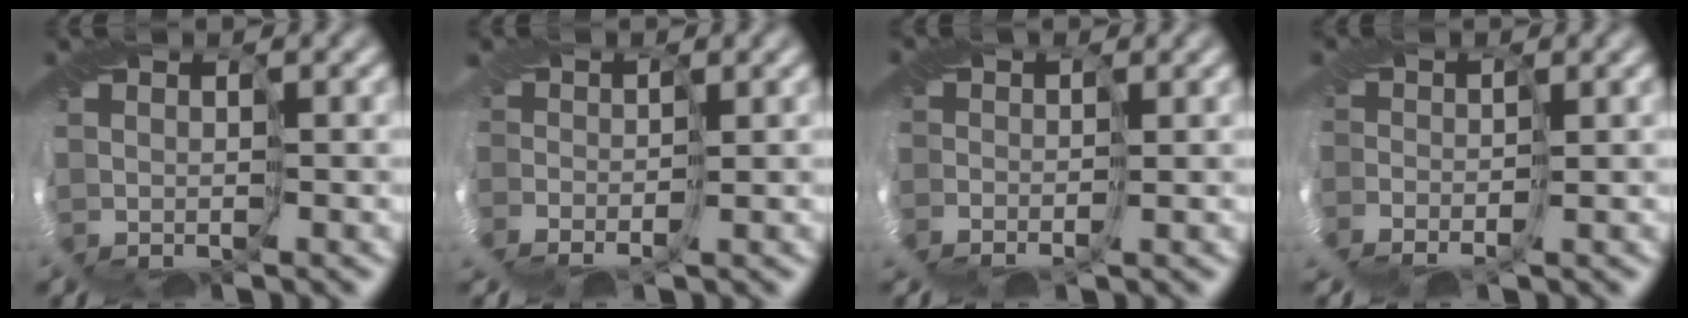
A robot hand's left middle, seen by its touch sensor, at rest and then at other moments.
{"total": 3.0, "force": [-1.5, 2.0, 1.7], "torque": [-0.036, -0.001, -0.023]}
{"total": 1.8, "force": [-0.8, 1.5, 0.6], "torque": [-0.002, -0.001, -0.007]}
{"total": 2.3, "force": [-1.8, 1.2, 0.7], "torque": [-0.008, -0.004, -0.034]}